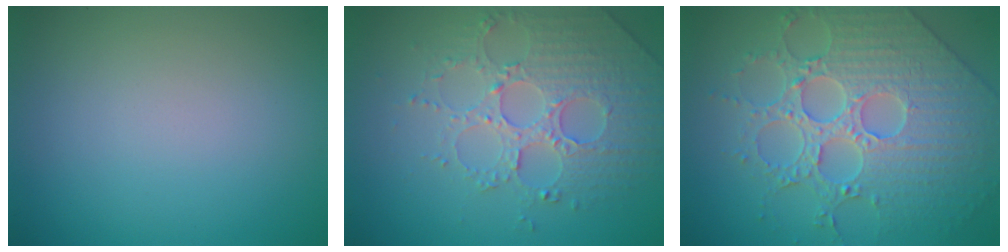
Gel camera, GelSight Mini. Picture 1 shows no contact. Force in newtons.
{"total": 4.2, "press": 4.0, "slide": 1.3}
{"total": 6.1, "press": 5.6, "slide": 2.3}